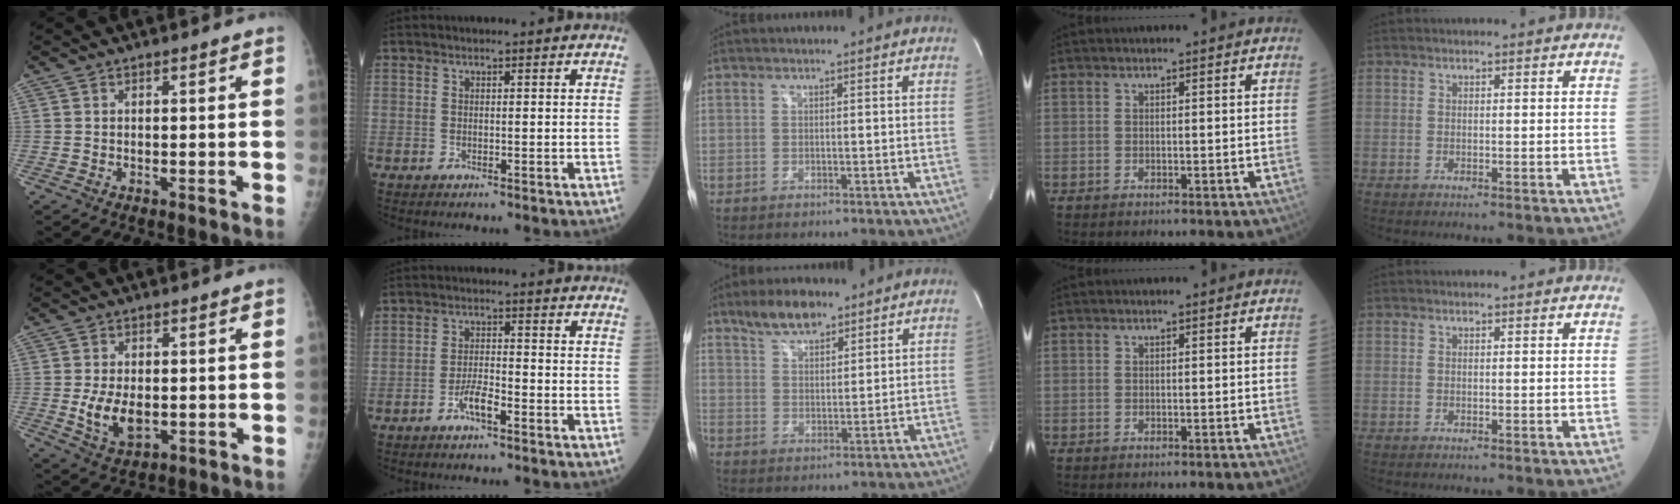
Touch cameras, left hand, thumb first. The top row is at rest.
{"thumb": {"total": 7.5, "force": [-0.8, 4.5, 5.9], "torque": [-0.094, -0.011, -0.006]}, "index": {"total": 3.6, "force": [-2.3, 0.6, 2.6], "torque": [-0.050, 0.000, -0.047]}, "middle": {"total": 6.8, "force": [5.3, 2.6, 3.5], "torque": [-0.067, 0.006, 0.100]}}